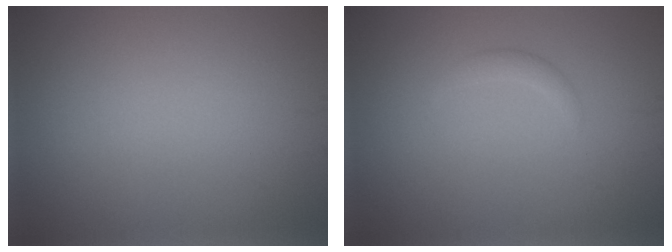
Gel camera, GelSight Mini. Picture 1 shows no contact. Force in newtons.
{"total": 1.1, "press": 1.1, "slide": 0.1}